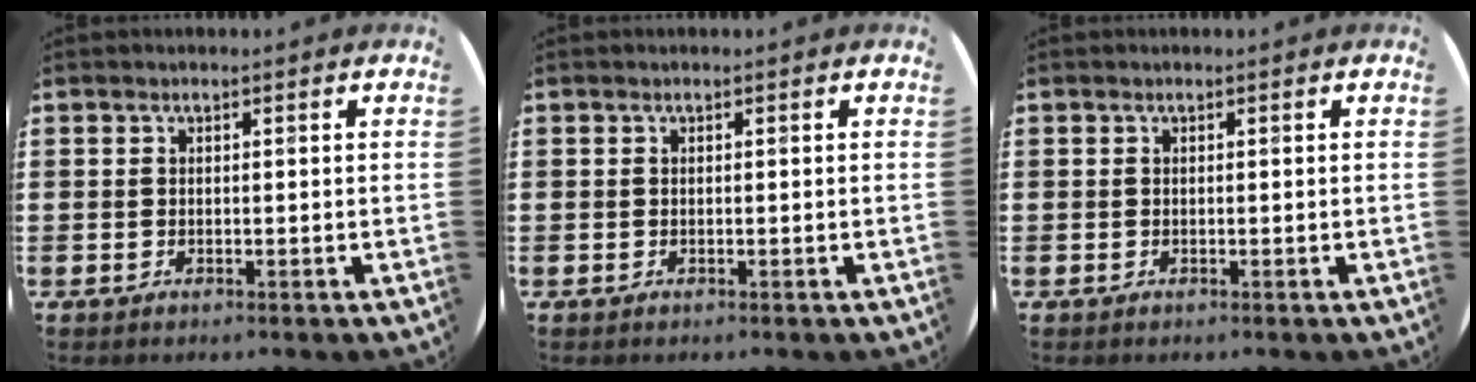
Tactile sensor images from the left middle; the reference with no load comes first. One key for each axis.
{"total": 0.0}
{"total": 0.0}